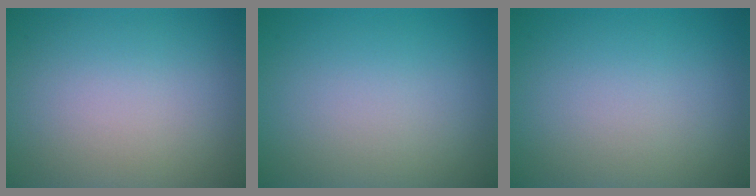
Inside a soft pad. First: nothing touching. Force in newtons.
{"total": 0.0}
{"total": 0.0}